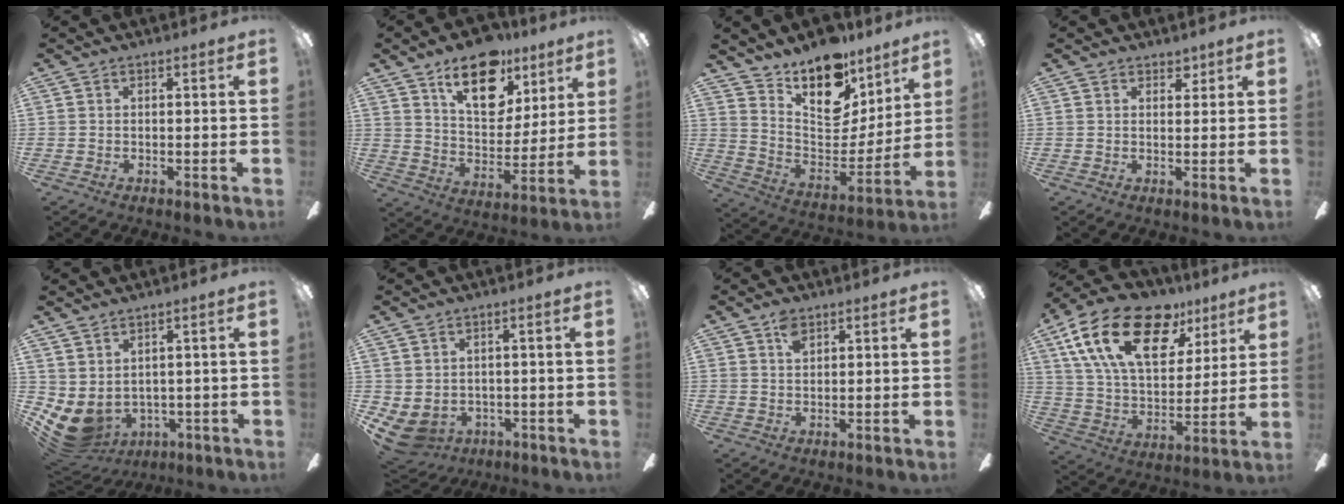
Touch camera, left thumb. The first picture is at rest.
{"total": 19.2, "force": [12.0, 10.5, 10.7], "torque": [-0.159, -0.059, 0.210]}
{"total": 17.1, "force": [13.4, 8.1, 7.0], "torque": [-0.116, -0.108, 0.239]}
{"total": 2.7, "force": [2.1, 1.5, 0.7], "torque": [-0.003, -0.006, 0.036]}
{"total": 6.3, "force": [-1.2, 4.8, 4.0], "torque": [-0.119, -0.015, -0.019]}
{"total": 4.8, "force": [-0.7, 3.9, 2.7], "torque": [-0.087, -0.004, -0.014]}
{"total": 3.5, "force": [2.2, 1.8, 2.0], "torque": [-0.039, 0.000, 0.038]}
{"total": 24.2, "force": [12.9, 12.9, 15.9], "torque": [-0.285, -0.058, 0.224]}